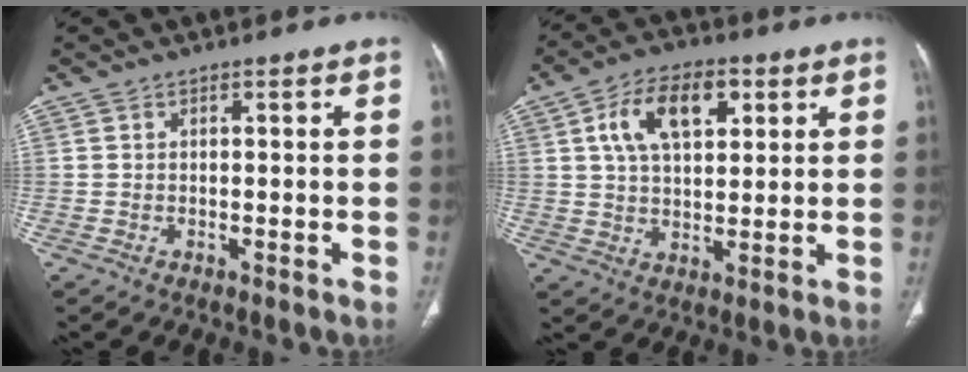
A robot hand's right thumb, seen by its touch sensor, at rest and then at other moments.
{"total": 12.2, "force": [4.4, 6.9, 9.1], "torque": [-0.139, 0.000, 0.075]}